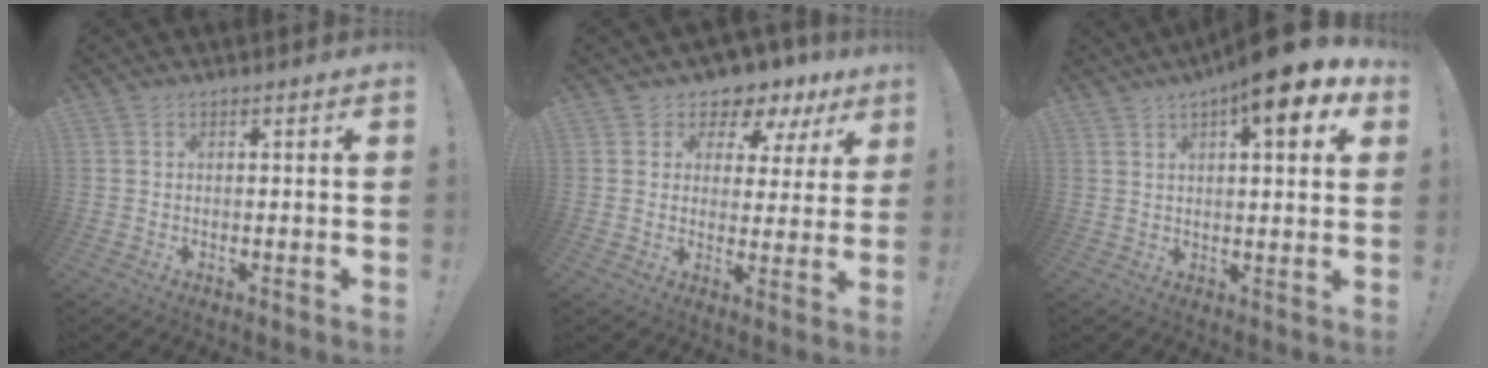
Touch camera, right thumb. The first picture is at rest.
{"total": 6.0, "force": [4.4, 3.8, 1.7], "torque": [-0.019, -0.044, 0.079]}
{"total": 11.5, "force": [6.0, 2.3, 9.5], "torque": [-0.127, -0.031, 0.091]}